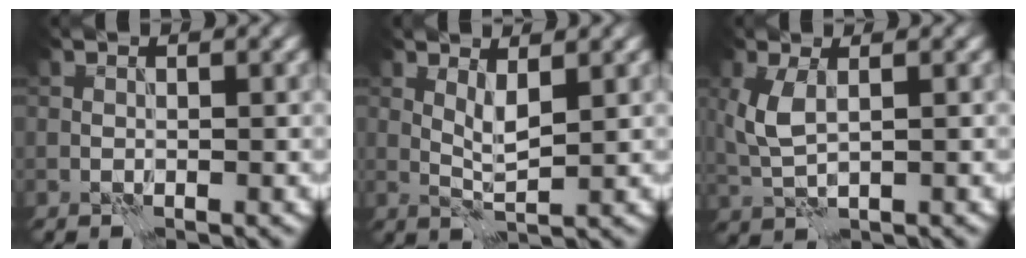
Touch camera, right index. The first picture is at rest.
{"total": 2.2, "force": [1.1, 0.3, 1.8], "torque": [-0.039, -0.003, 0.022]}
{"total": 3.5, "force": [0.8, 1.5, 3.1], "torque": [-0.078, 0.003, 0.017]}